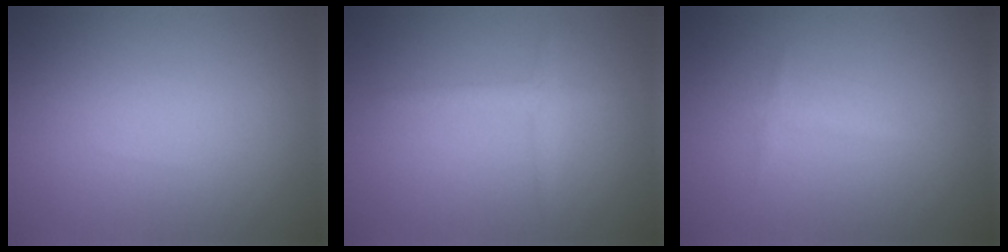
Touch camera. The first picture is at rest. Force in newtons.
{"total": 1.5, "press": 1.5, "slide": 0.0}
{"total": 0.8, "press": 0.8, "slide": 0.0}